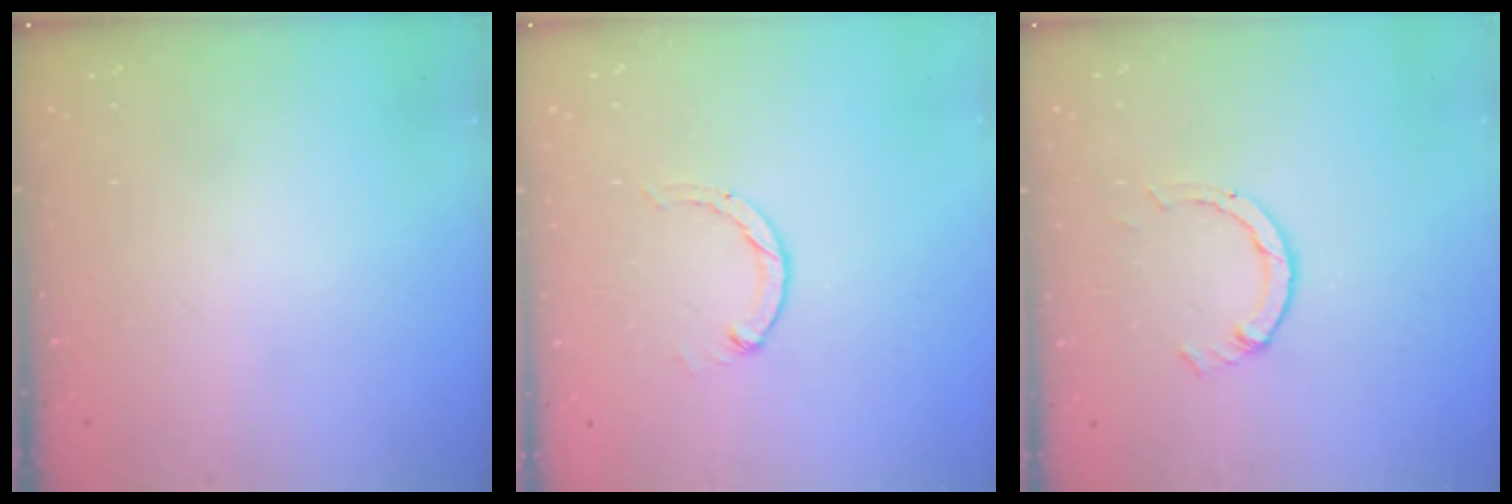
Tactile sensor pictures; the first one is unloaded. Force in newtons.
{"total": 0.0}
{"total": 2.6, "press": 2.5, "slide": 0.3}